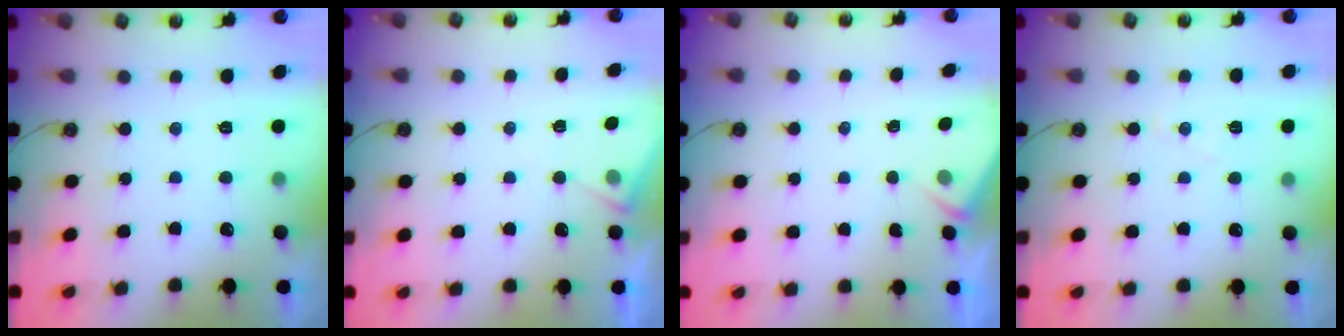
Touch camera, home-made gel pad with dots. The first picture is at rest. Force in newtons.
{"total": 4.9, "press": 4.8, "slide": 0.7}
{"total": 2.2, "press": 2.1, "slide": 0.4}
{"total": 5.9, "press": 5.9, "slide": 0.8}